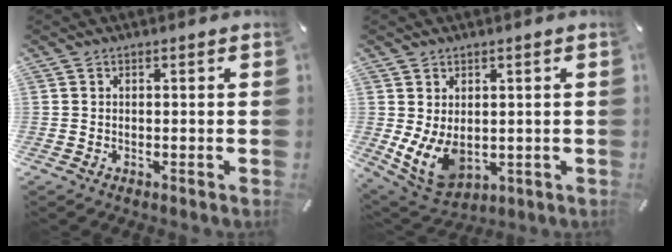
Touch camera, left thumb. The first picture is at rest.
{"total": 8.5, "force": [0.3, 6.4, 5.6], "torque": [-0.112, -0.011, 0.011]}